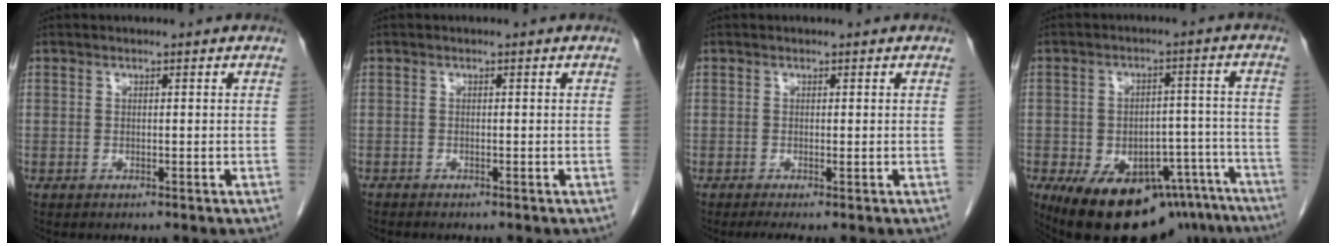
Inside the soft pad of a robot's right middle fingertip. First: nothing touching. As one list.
[{"total": 0.6, "force": [-0.6, 0.0, 0.0], "torque": [-0.003, -0.001, -0.015]}, {"total": 1.6, "force": [-0.8, 0.0, 1.4], "torque": [-0.029, -0.008, -0.012]}, {"total": 19.8, "force": [-14.2, 9.7, 9.8], "torque": [-0.116, 0.027, -0.184]}]